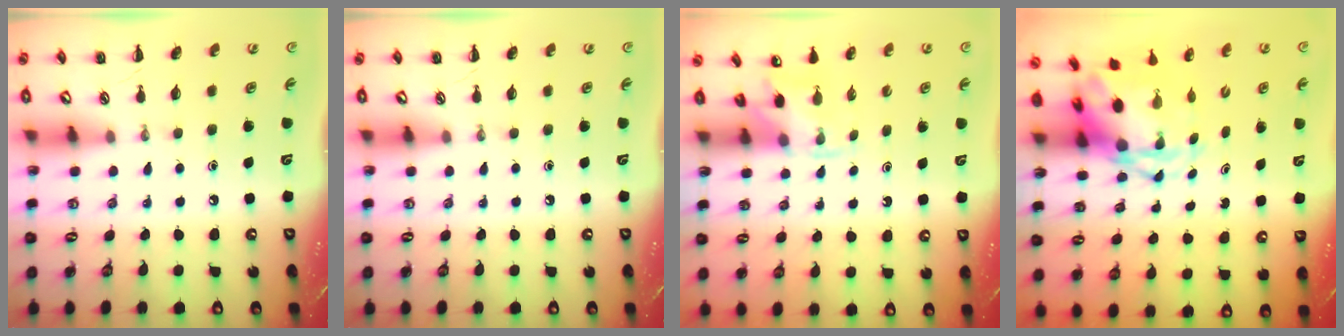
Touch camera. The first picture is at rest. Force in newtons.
{"total": 0.0}
{"total": 2.6, "press": 2.5, "slide": 0.9}
{"total": 4.7, "press": 4.5, "slide": 1.2}